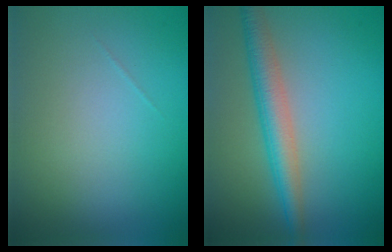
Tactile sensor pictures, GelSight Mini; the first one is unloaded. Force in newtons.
{"total": 4.1, "press": 4.1, "slide": 0.0}